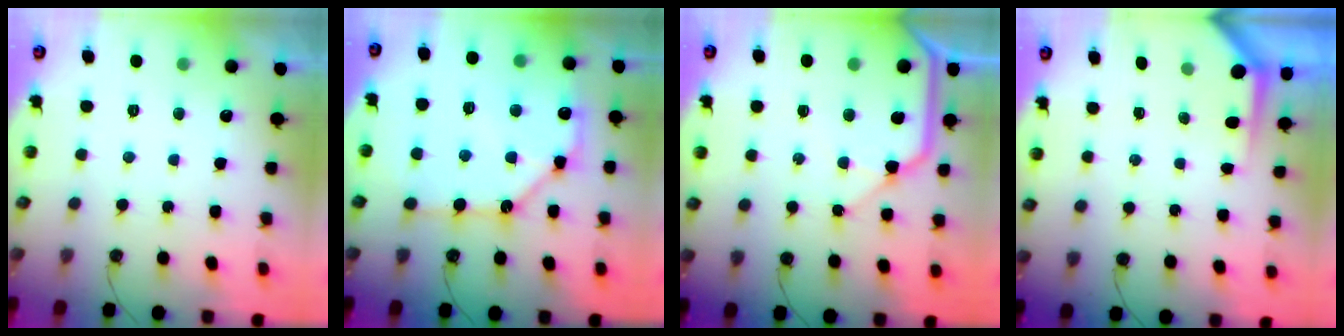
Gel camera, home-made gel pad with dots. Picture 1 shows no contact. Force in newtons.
{"total": 13.3, "press": 13.2, "slide": 1.7}
{"total": 10.2, "press": 10.1, "slide": 1.4}
{"total": 3.4, "press": 3.4, "slide": 0.4}